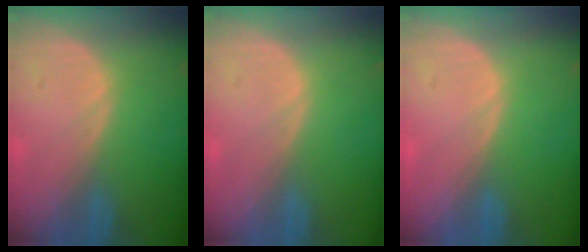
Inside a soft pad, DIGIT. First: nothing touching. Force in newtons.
{"total": 0.0}
{"total": 0.0}